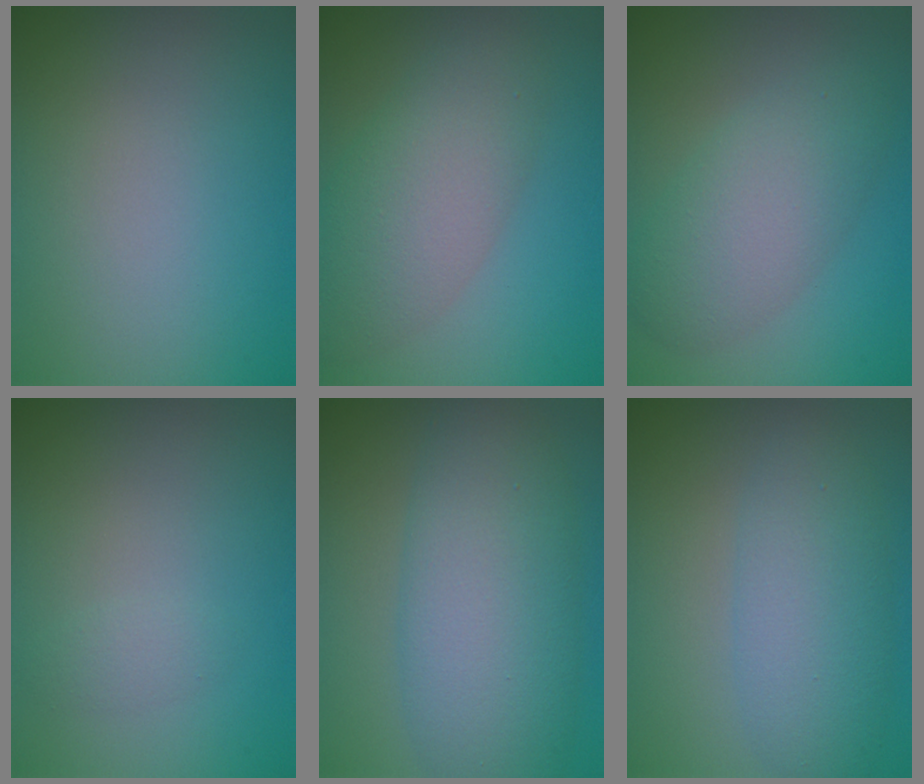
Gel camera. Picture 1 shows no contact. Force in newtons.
{"total": 6.0, "press": 6.0, "slide": 0.2}
{"total": 4.8, "press": 4.8, "slide": 0.1}
{"total": 0.9, "press": 0.9, "slide": 0.0}
{"total": 8.6, "press": 8.6, "slide": 0.3}
{"total": 4.8, "press": 4.8, "slide": 0.1}